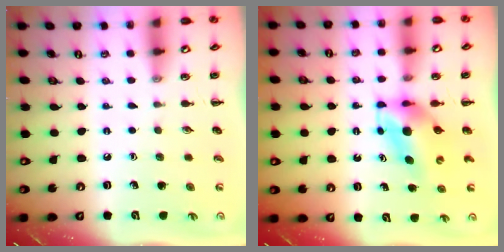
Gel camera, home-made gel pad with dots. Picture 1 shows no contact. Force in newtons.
{"total": 4.9, "press": 4.7, "slide": 1.1}